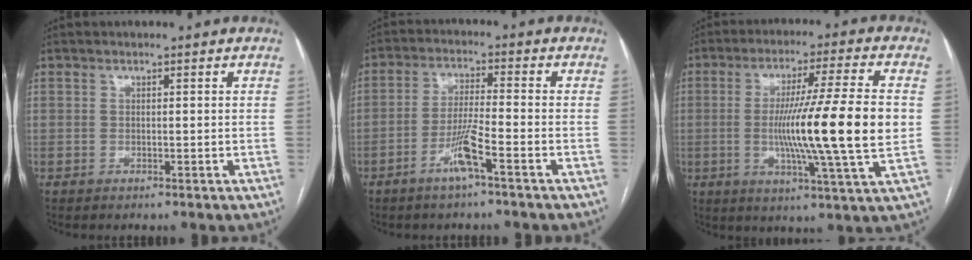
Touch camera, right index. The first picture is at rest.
{"total": 6.1, "force": [-3.3, -0.4, 5.1], "torque": [-0.102, -0.002, -0.067]}
{"total": 16.9, "force": [-0.6, -1.2, 16.9], "torque": [-0.285, -0.011, -0.021]}